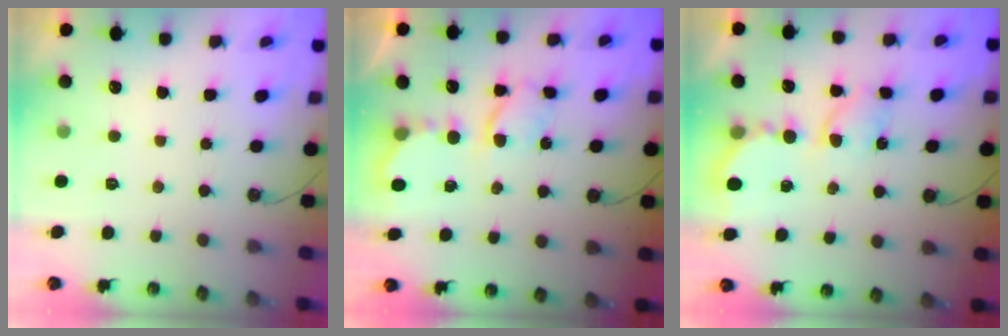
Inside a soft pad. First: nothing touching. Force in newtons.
{"total": 6.4, "press": 6.4, "slide": 0.3}
{"total": 7.0, "press": 7.0, "slide": 0.6}